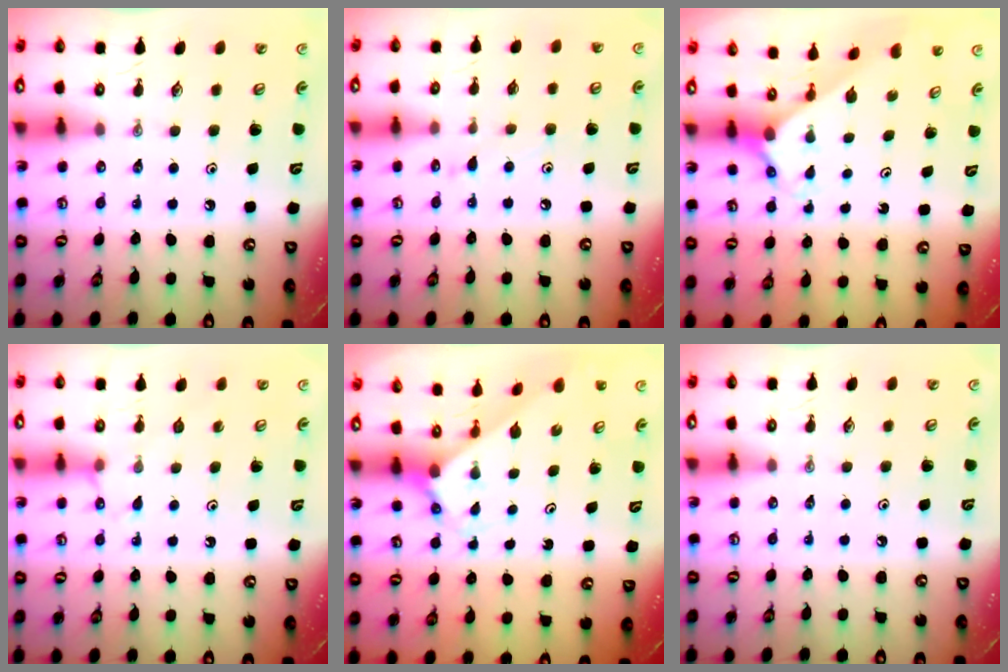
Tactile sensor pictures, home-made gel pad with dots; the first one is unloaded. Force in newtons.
{"total": 5.8, "press": 5.8, "slide": 0.1}
{"total": 3.1, "press": 3.0, "slide": 0.3}
{"total": 4.7, "press": 4.7, "slide": 0.6}
{"total": 2.4, "press": 2.4, "slide": 0.2}
{"total": 0.0}